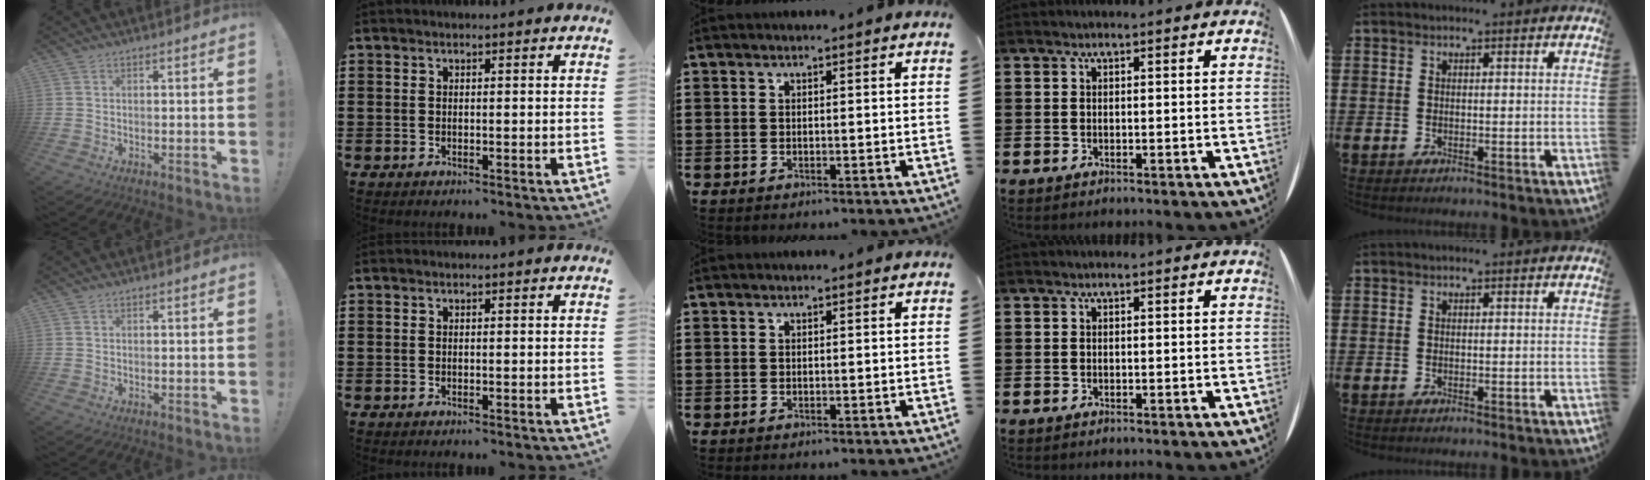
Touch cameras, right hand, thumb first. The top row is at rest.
{}